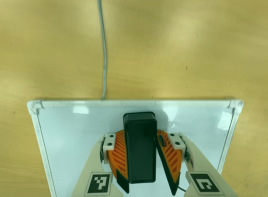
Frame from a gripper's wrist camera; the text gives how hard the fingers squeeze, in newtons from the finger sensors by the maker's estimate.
{"total": 12.8, "left": 14.6, "right": 11.0}